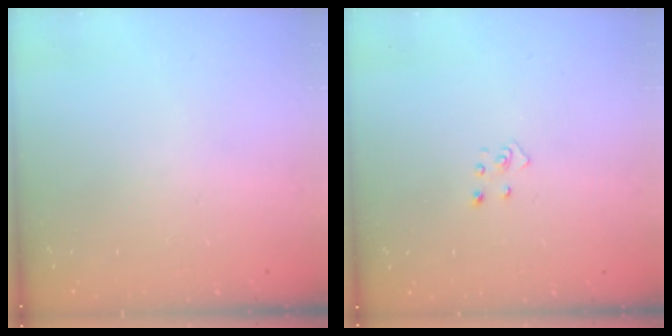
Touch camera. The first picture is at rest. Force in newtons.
{"total": 2.5, "press": 2.4, "slide": 0.3}